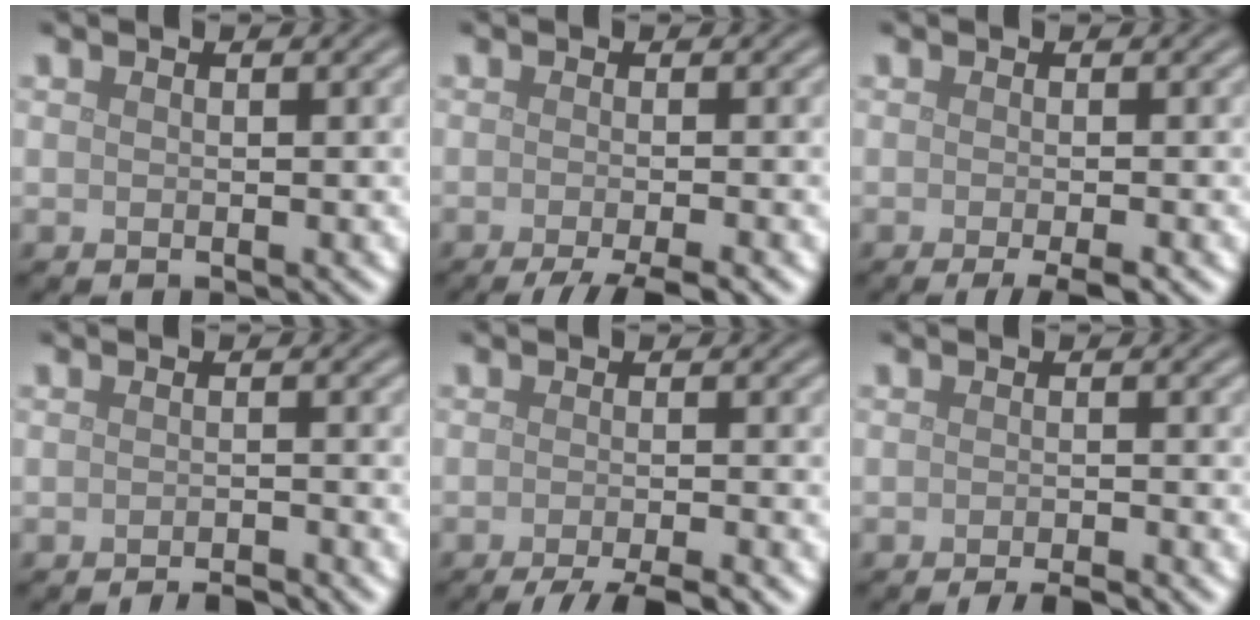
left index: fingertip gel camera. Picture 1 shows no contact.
{"total": 4.9, "force": [-3.1, 1.1, 3.7], "torque": [-0.036, -0.003, -0.051]}
{"total": 3.0, "force": [-1.6, 0.5, 2.5], "torque": [-0.032, -0.002, -0.030]}
{"total": 2.3, "force": [-1.8, 0.4, 1.3], "torque": [-0.008, -0.003, -0.033]}
{"total": 5.2, "force": [-3.7, 1.0, 3.5], "torque": [-0.041, -0.002, -0.063]}
{"total": 2.8, "force": [-2.2, 0.4, 1.7], "torque": [-0.020, -0.001, -0.038]}